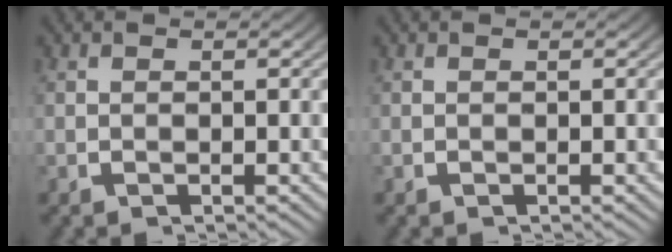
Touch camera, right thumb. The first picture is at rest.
{"total": 0.0}